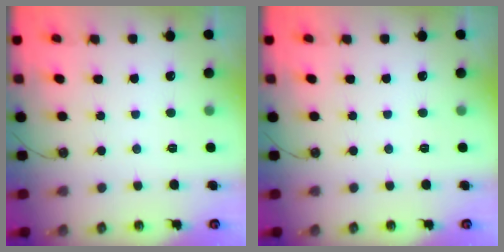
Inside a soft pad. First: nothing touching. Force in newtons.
{"total": 0.0}